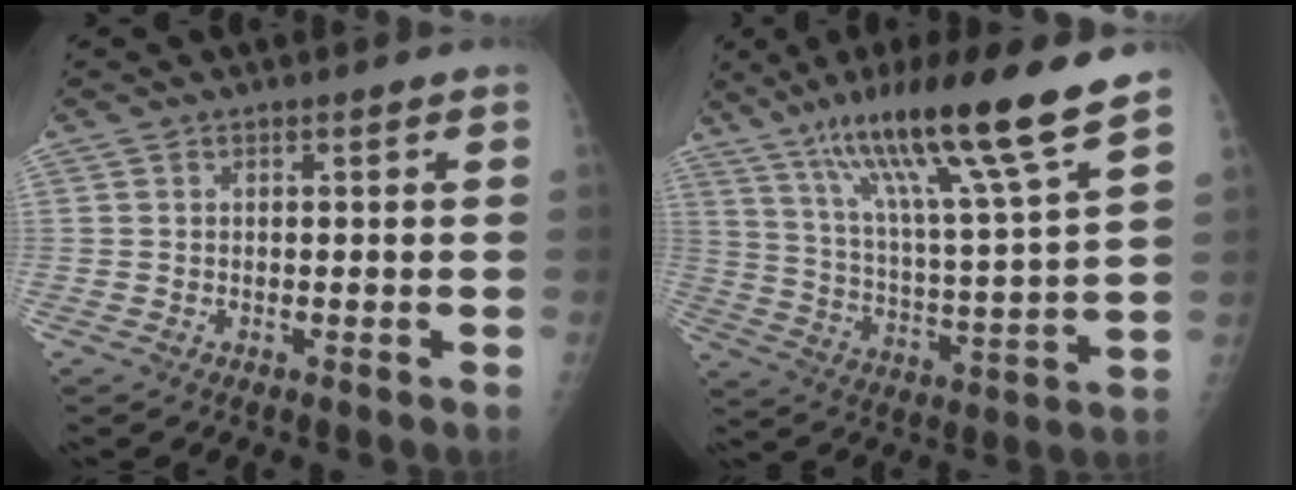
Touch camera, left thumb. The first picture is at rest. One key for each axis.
{"total": 20.2, "fx": 13.9, "fy": 0.8, "fz": 14.6, "tx": -0.231, "ty": -0.056, "tz": 0.238}